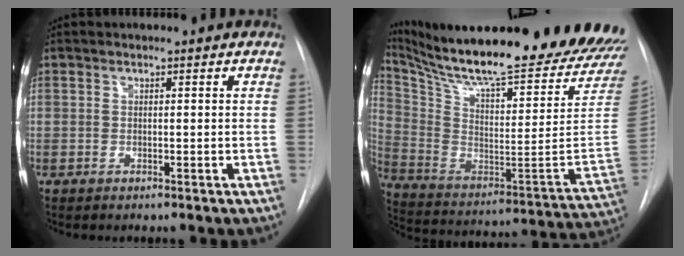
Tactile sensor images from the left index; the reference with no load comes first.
{"total": 32.8, "force": [28.4, 3.1, 16.2], "torque": [-0.298, -0.111, 0.400]}